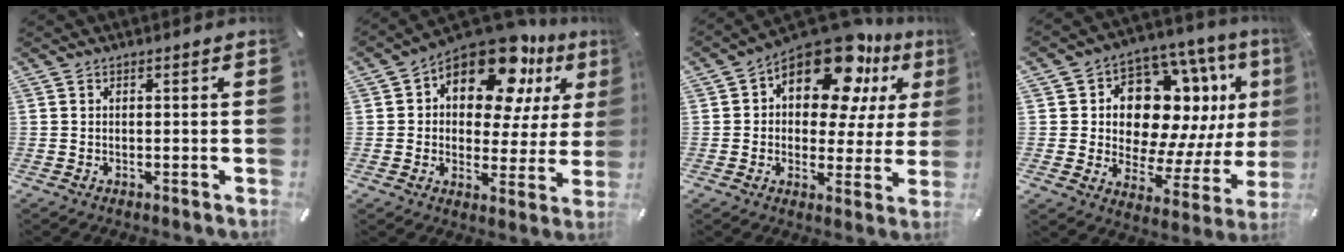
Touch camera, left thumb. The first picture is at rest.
{"total": 16.3, "force": [10.4, 8.3, 9.5], "torque": [-0.150, -0.069, 0.179]}
{"total": 16.7, "force": [10.3, 8.3, 10.2], "torque": [-0.159, -0.069, 0.178]}
{"total": 17.2, "force": [6.9, 11.7, 10.6], "torque": [-0.153, -0.055, 0.126]}